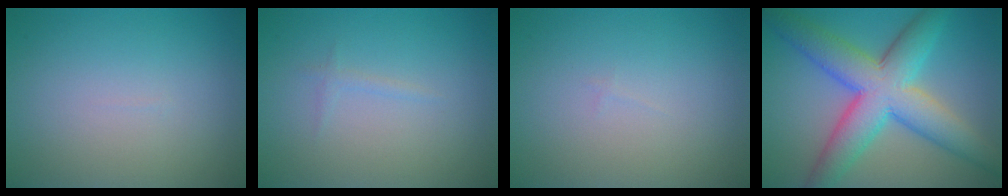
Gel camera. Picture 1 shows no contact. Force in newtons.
{"total": 0.7, "press": 0.7, "slide": 0.1}
{"total": 0.0}
{"total": 9.4, "press": 9.4, "slide": 0.1}